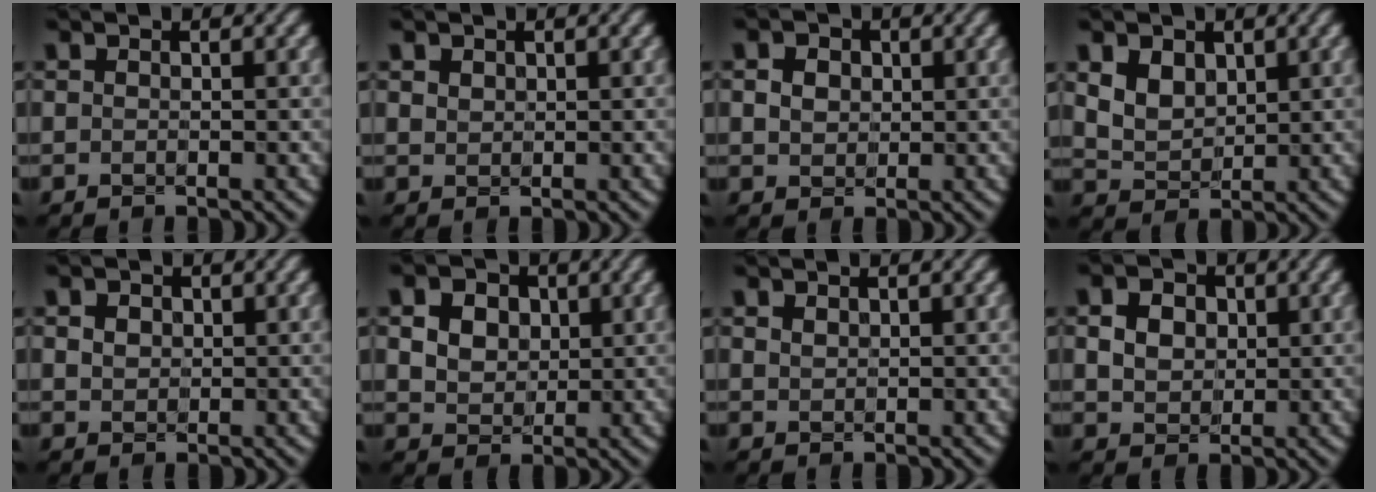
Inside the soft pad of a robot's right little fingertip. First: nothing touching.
{"total": 1.1, "force": [0.6, 0.9, 0.4], "torque": [-0.020, -0.003, 0.026]}
{"total": 2.9, "force": [0.6, 2.3, 1.6], "torque": [-0.042, 0.010, 0.006]}
{"total": 2.8, "force": [0.7, 2.2, 1.6], "torque": [-0.051, -0.010, 0.022]}
{"total": 1.7, "force": [0.4, 1.5, 0.8], "torque": [-0.031, 0.003, 0.011]}
{"total": 8.3, "force": [3.0, 6.4, 4.4], "torque": [-0.104, 0.024, 0.041]}
{"total": 0.9, "force": [0.5, 0.6, 0.4], "torque": [-0.014, 0.003, 0.017]}
{"total": 4.6, "force": [1.0, 3.6, 2.6], "torque": [-0.073, 0.013, 0.018]}